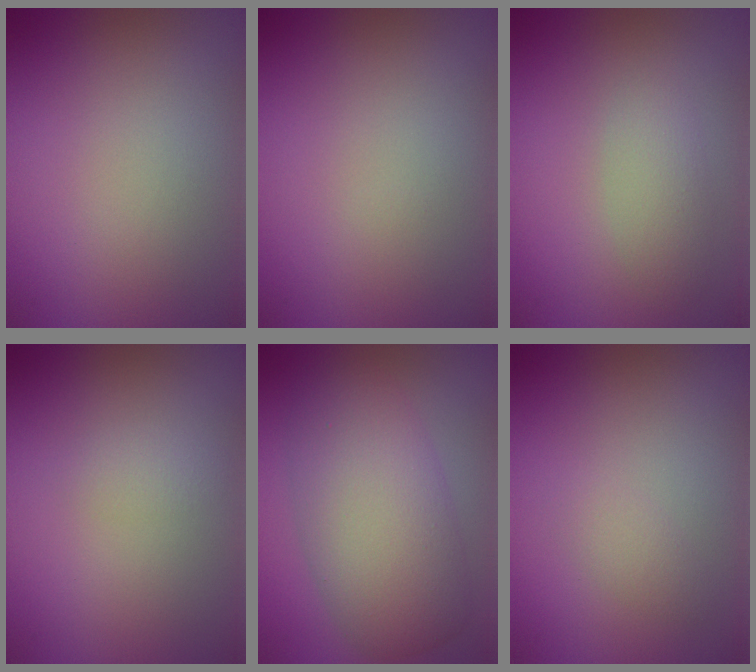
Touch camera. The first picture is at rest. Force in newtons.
{"total": 0.0}
{"total": 2.0, "press": 2.0, "slide": 0.1}
{"total": 1.0, "press": 1.0, "slide": 0.0}
{"total": 8.3, "press": 8.3, "slide": 0.3}
{"total": 1.2, "press": 1.2, "slide": 0.0}